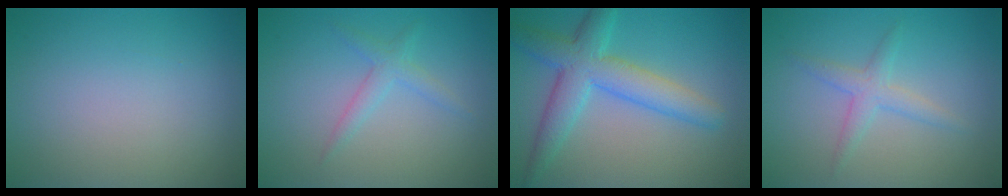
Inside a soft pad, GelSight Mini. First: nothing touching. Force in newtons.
{"total": 1.7, "press": 1.7, "slide": 0.1}
{"total": 5.8, "press": 5.8, "slide": 0.2}
{"total": 2.1, "press": 2.1, "slide": 0.1}